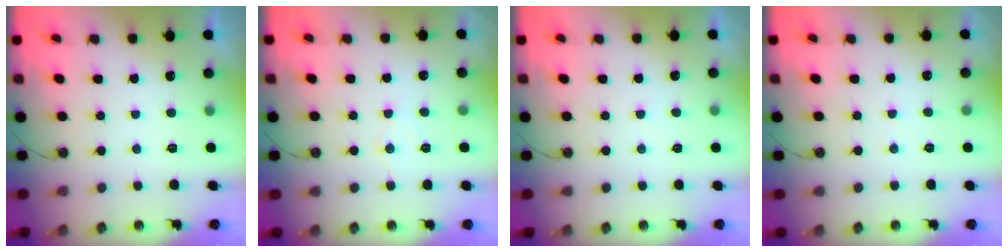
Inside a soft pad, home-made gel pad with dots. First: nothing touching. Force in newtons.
{"total": 5.5, "press": 5.5, "slide": 0.4}
{"total": 1.7, "press": 1.6, "slide": 0.4}
{"total": 2.5, "press": 2.4, "slide": 0.4}